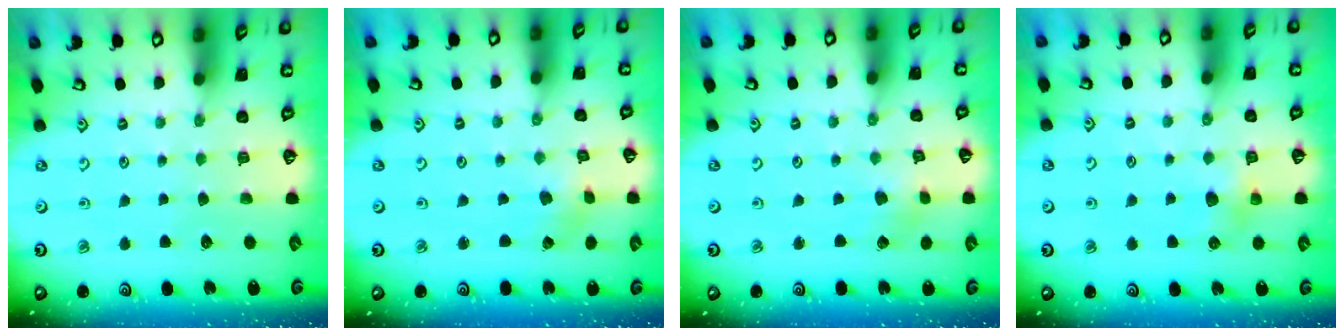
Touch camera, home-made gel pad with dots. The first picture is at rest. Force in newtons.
{"total": 1.1, "press": 1.1, "slide": 0.1}
{"total": 2.3, "press": 2.2, "slide": 0.4}
{"total": 5.4, "press": 5.3, "slide": 0.5}